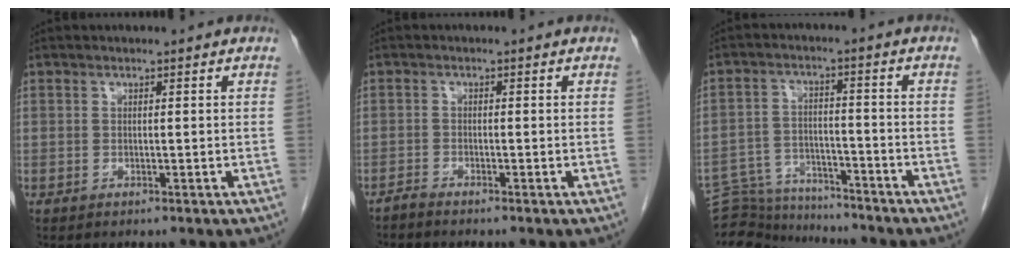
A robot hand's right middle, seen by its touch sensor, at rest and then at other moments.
{"total": 1.1, "force": [-1.1, -0.2, 0.1], "torque": [-0.004, -0.004, -0.023]}
{"total": 11.4, "force": [-11.2, 1.7, 1.2], "torque": [-0.024, 0.018, -0.180]}